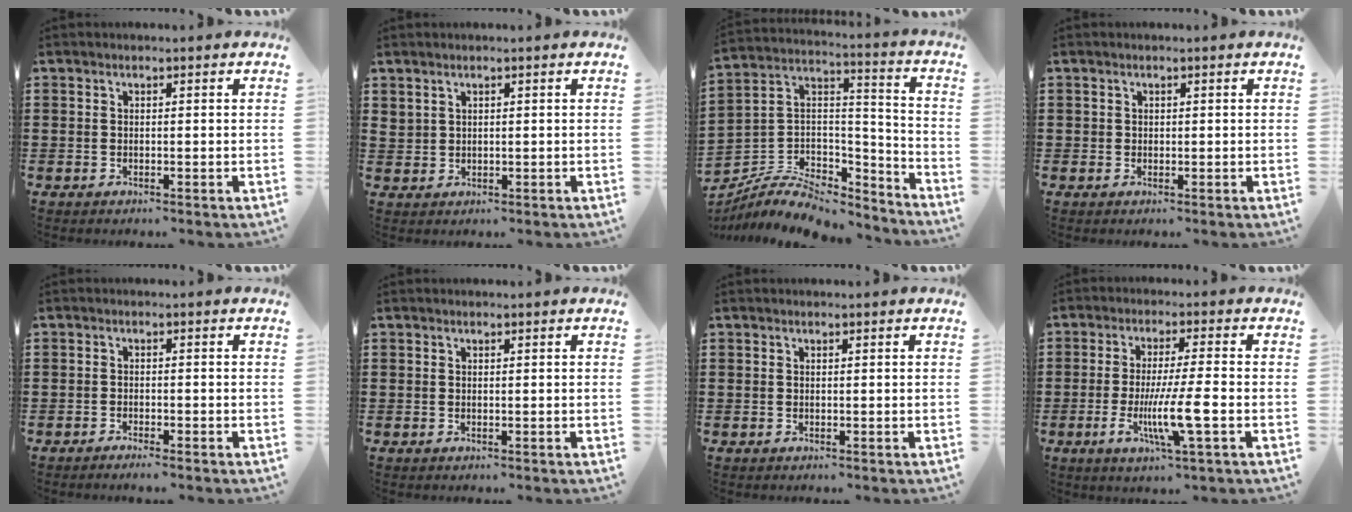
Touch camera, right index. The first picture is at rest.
{"total": 1.3, "force": [1.0, 0.7, 0.3], "torque": [-0.010, 0.003, 0.019]}
{"total": 7.2, "force": [-5.5, 3.6, 2.9], "torque": [-0.066, 0.005, -0.105]}
{"total": 0.6, "force": [0.1, 0.5, 0.1], "torque": [-0.003, 0.003, 0.002]}
{"total": 1.7, "force": [-1.6, -0.2, 0.3], "torque": [-0.008, 0.002, -0.031]}
{"total": 0.0}
{"total": 0.0}
{"total": 8.7, "force": [-2.3, 0.4, 8.4], "torque": [-0.166, -0.021, -0.045]}